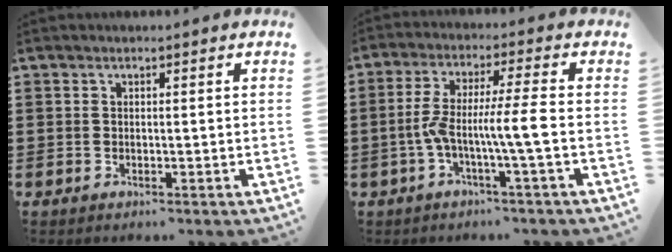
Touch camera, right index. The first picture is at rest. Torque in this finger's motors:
{"motor_torque": [1.70, -0.44, 0.78, 0.21]}